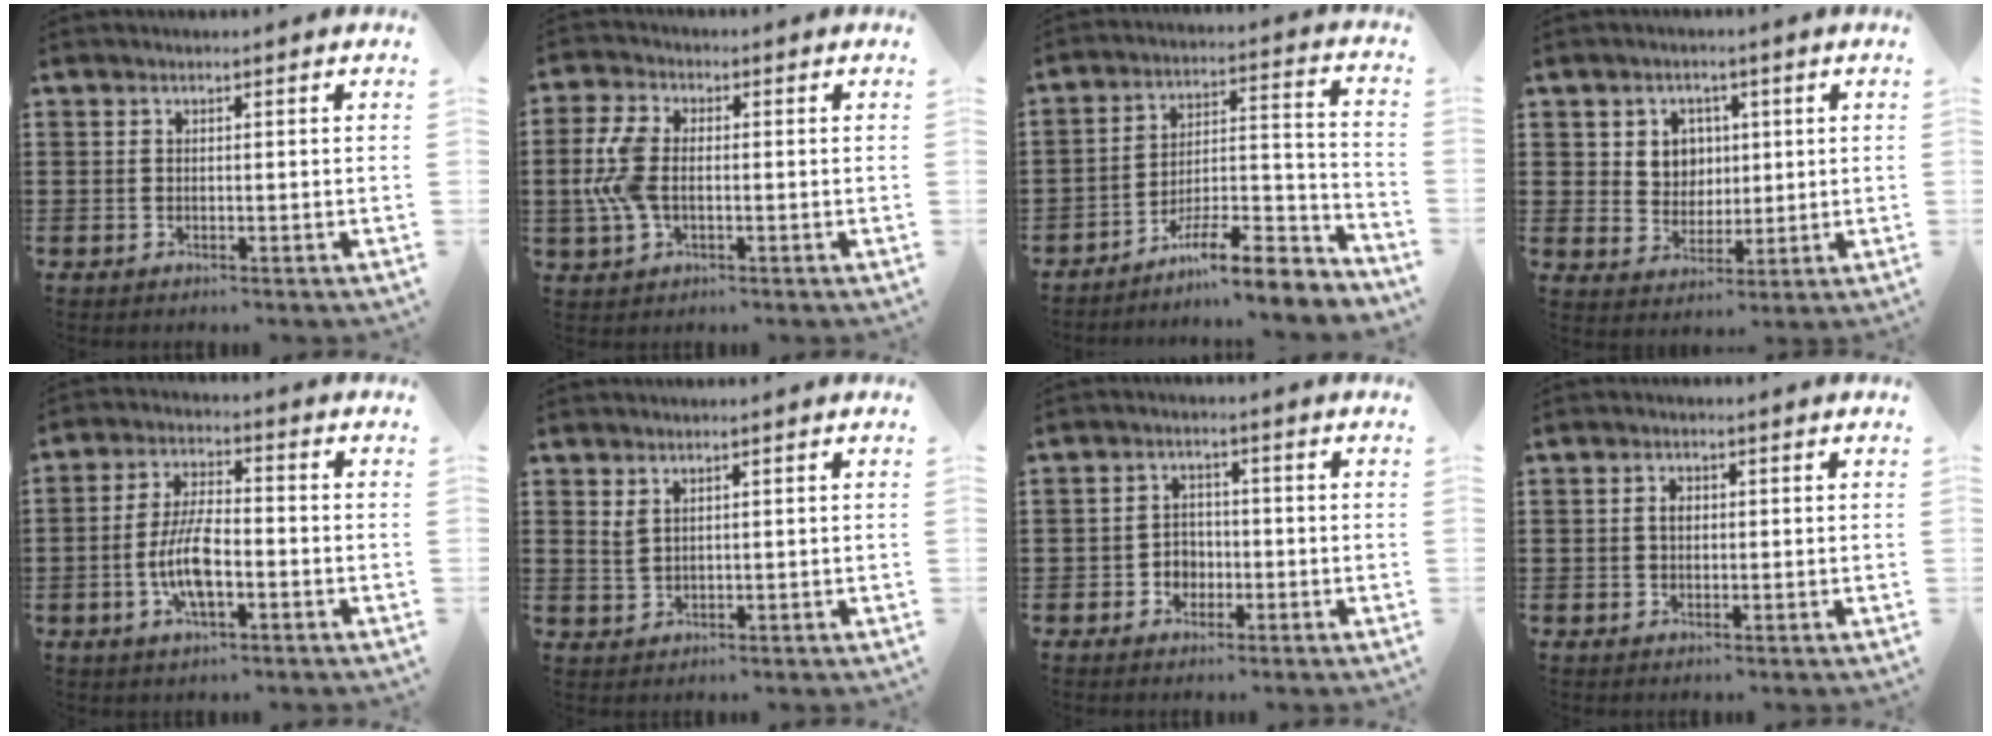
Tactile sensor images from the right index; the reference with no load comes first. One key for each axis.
{"total": 7.2, "fx": -0.4, "fy": 4.2, "fz": 5.8, "tx": -0.150, "ty": -0.002, "tz": -0.016}
{"total": 9.0, "fx": -7.7, "fy": 1.2, "fz": 4.5, "tx": -0.059, "ty": 0.014, "tz": -0.145}
{"total": 5.1, "fx": 1.5, "fy": 4.6, "fz": 1.6, "tx": -0.037, "ty": 0.010, "tz": 0.022}
{"total": 8.2, "fx": -2.3, "fy": 2.8, "fz": 7.3, "tx": -0.165, "ty": -0.008, "tz": -0.048}
{"total": 2.0, "fx": 1.5, "fy": 0.7, "fz": 1.0, "tx": -0.021, "ty": 0.003, "tz": 0.029}
{"total": 2.9, "fx": -1.3, "fy": 2.4, "fz": 0.9, "tx": -0.025, "ty": 0.005, "tz": -0.029}
{"total": 1.7, "fx": 0.2, "fy": 1.1, "fz": 1.3, "tx": -0.027, "ty": 0.007, "tz": 0.003}